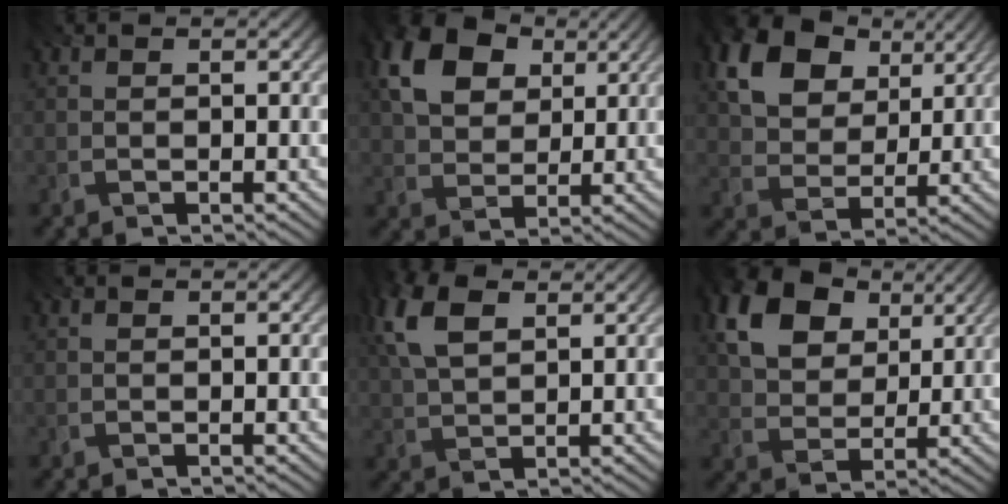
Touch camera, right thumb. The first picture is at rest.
{"total": 11.4, "force": [4.5, 7.9, 6.9], "torque": [-0.164, 0.021, 0.069]}
{"total": 15.5, "force": [7.4, 10.6, 8.5], "torque": [-0.200, 0.026, 0.146]}
{"total": 0.0}
{"total": 8.0, "force": [3.1, 4.2, 6.1], "torque": [-0.167, 0.016, 0.061]}
{"total": 13.8, "force": [6.4, 9.3, 7.9], "torque": [-0.186, 0.019, 0.117]}